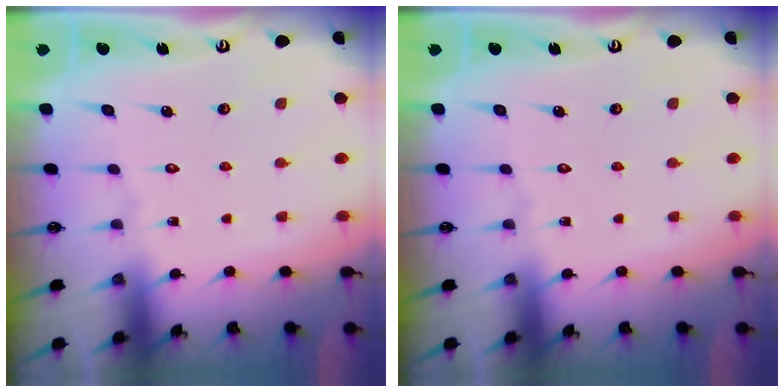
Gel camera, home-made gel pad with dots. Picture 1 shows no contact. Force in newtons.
{"total": 0.0}